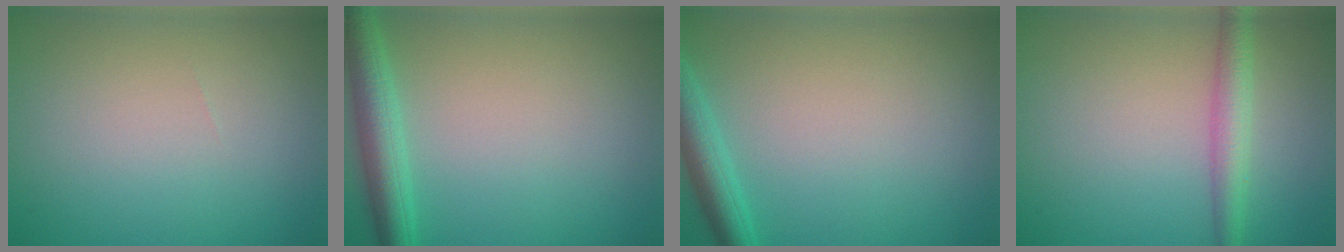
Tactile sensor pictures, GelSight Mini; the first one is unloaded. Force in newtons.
{"total": 3.9, "press": 3.9, "slide": 0.1}
{"total": 3.0, "press": 2.9, "slide": 0.2}
{"total": 3.1, "press": 3.1, "slide": 0.1}